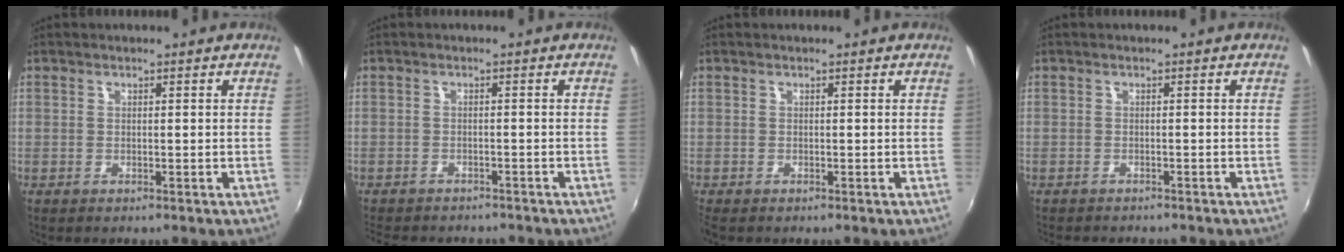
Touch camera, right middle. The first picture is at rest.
{"total": 7.3, "force": [-6.5, 2.2, 2.5], "torque": [-0.063, -0.020, -0.098]}
{"total": 0.8, "force": [-0.6, 0.3, 0.4], "torque": [-0.010, -0.005, -0.012]}
{"total": 2.8, "force": [-2.7, 0.6, 0.8], "torque": [-0.023, -0.015, -0.043]}